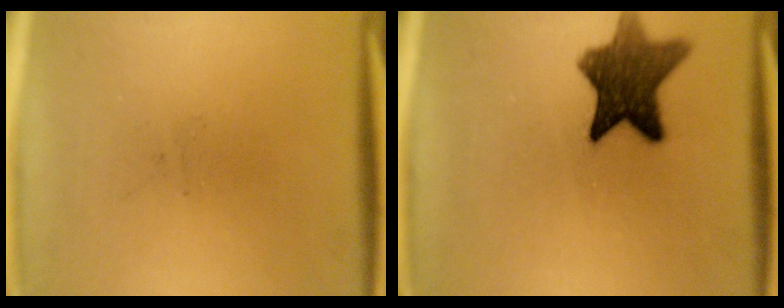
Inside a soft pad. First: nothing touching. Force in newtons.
{"total": 10.5}